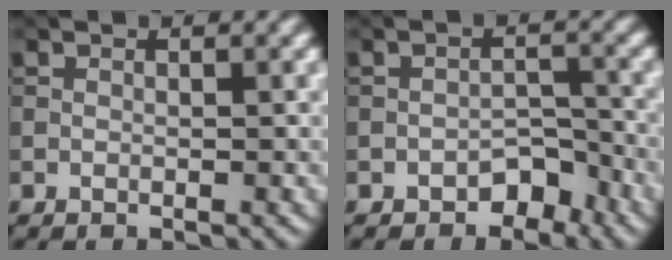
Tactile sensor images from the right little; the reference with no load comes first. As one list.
[{"total": 2.8, "force": [-2.0, 1.6, 1.1], "torque": [-0.007, 0.008, -0.031]}]